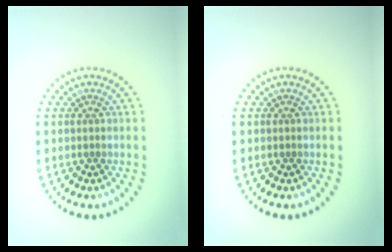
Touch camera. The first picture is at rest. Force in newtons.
{"total": 0.0}